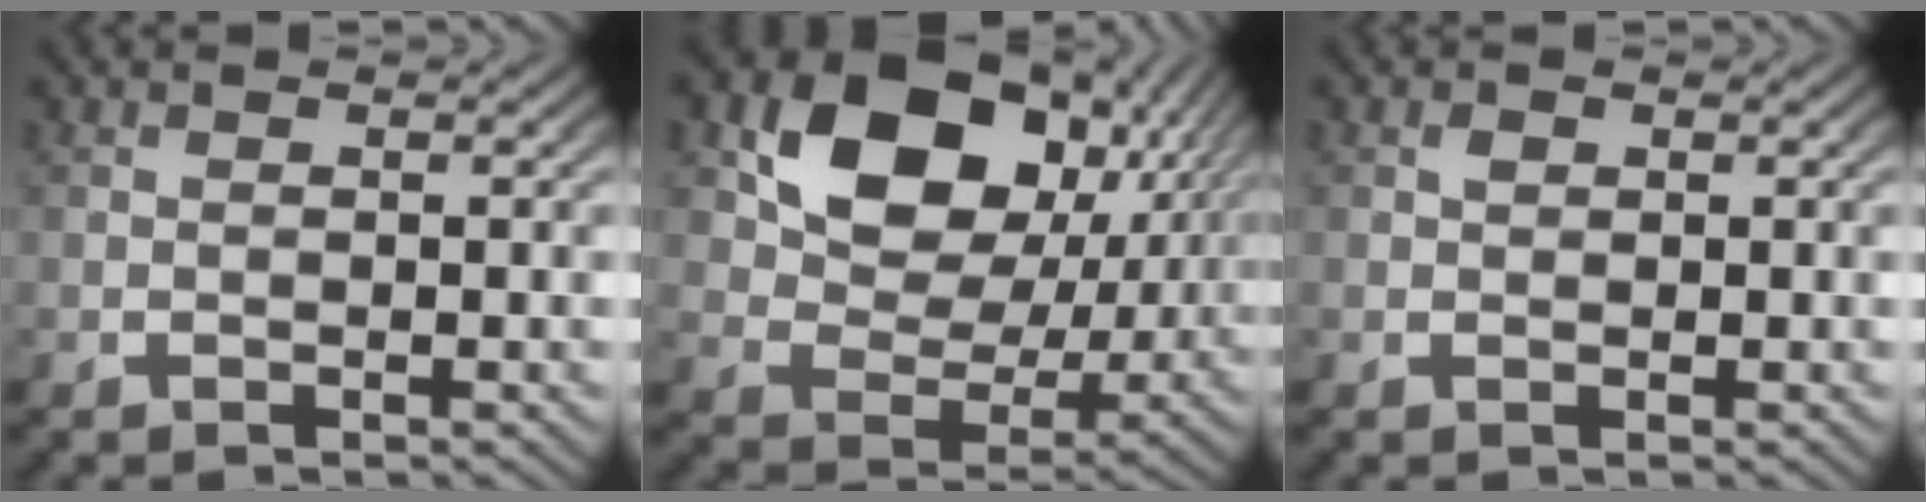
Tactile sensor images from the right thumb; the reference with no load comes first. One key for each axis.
{"total": 14.9, "fx": 4.8, "fy": 10.2, "fz": 9.8, "tx": -0.173, "ty": 0.015, "tz": 0.065}
{"total": 0.6, "fx": 0.3, "fy": 0.5, "fz": 0.2, "tx": 0.002, "ty": -0.001, "tz": 0.008}